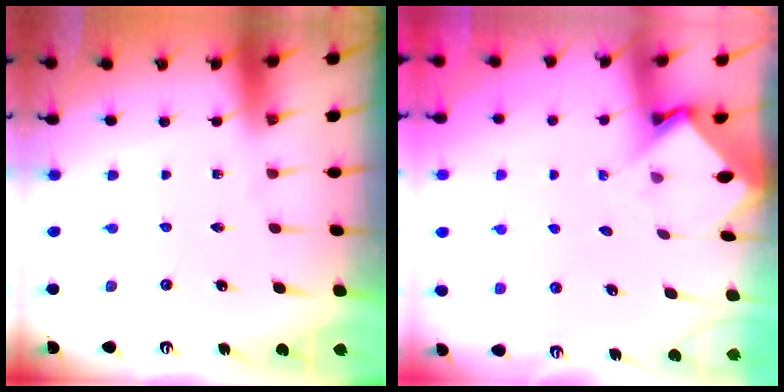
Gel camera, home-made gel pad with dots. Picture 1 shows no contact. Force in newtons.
{"total": 3.7, "press": 3.7, "slide": 0.2}